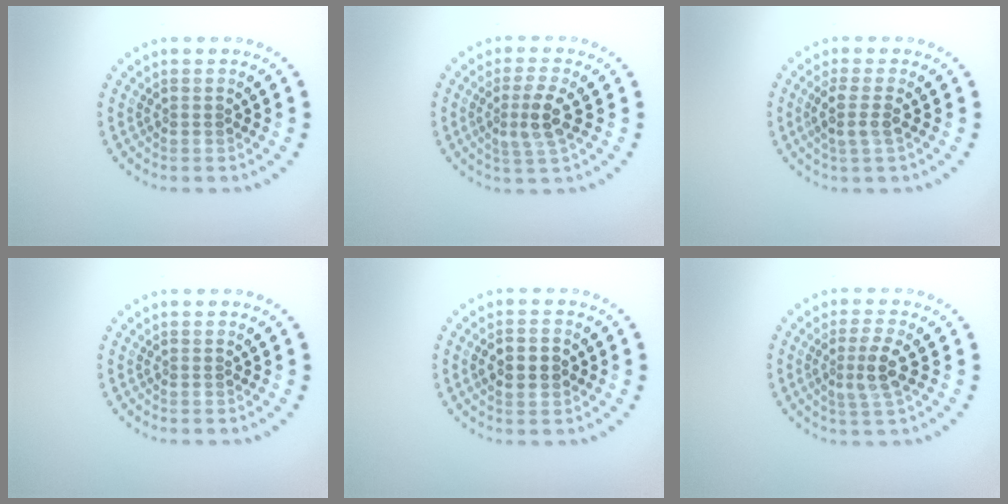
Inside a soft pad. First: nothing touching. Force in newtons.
{"total": 2.8, "press": 2.5, "slide": 1.2}
{"total": 2.1, "press": 1.7, "slide": 1.3}
{"total": 0.0}
{"total": 3.5, "press": 3.5, "slide": 0.1}
{"total": 2.8, "press": 2.5, "slide": 1.2}